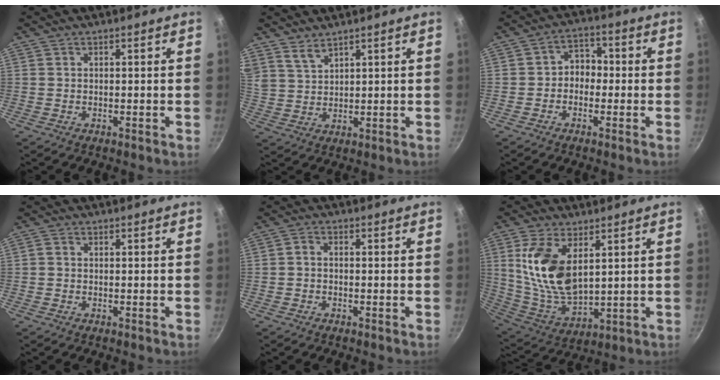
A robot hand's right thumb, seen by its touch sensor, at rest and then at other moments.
{"total": 4.1, "force": [3.4, 1.5, 1.7], "torque": [-0.032, -0.015, 0.076]}
{"total": 5.2, "force": [-0.7, 4.2, 2.9], "torque": [-0.005, 0.021, -0.024]}
{"total": 0.7, "force": [-0.2, 0.6, 0.4], "torque": [-0.007, 0.004, -0.004]}
{"total": 1.6, "force": [-0.7, 1.0, 1.0], "torque": [-0.021, 0.011, -0.018]}
{"total": 15.3, "force": [4.6, 8.2, 12.1], "torque": [-0.228, -0.036, 0.102]}